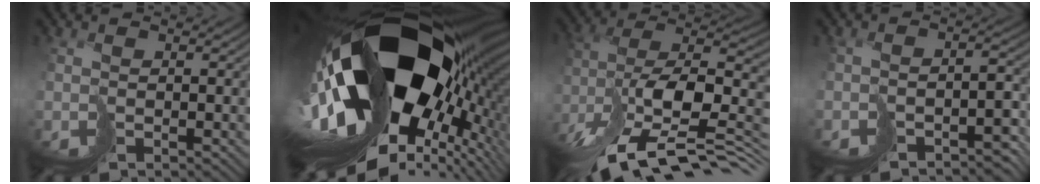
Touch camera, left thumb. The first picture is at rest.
{"total": 21.7, "force": [1.8, 12.9, 17.3], "torque": [-0.345, -0.078, 0.058]}
{"total": 14.8, "force": [-8.0, 6.1, 10.8], "torque": [-0.212, 0.006, -0.133]}
{"total": 5.5, "force": [-4.3, 2.4, 2.5], "torque": [-0.021, -0.012, -0.058]}